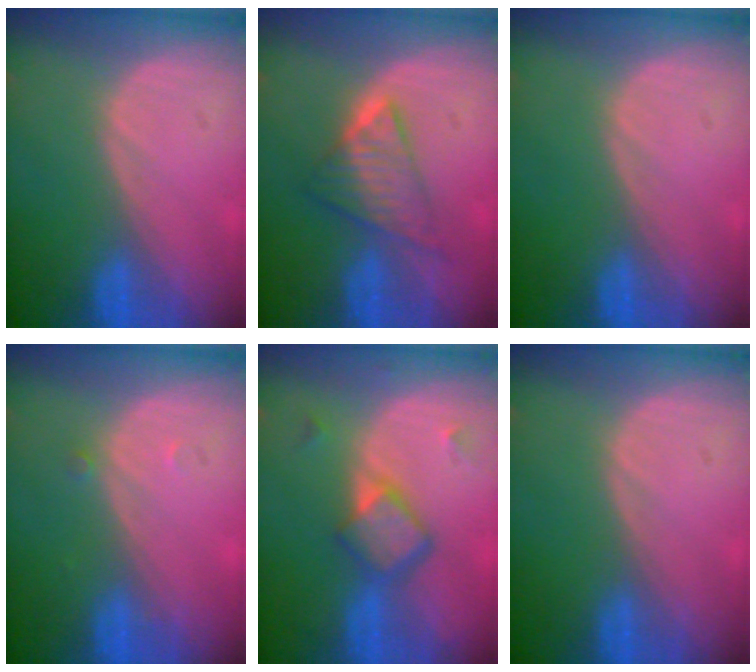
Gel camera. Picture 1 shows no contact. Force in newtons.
{"total": 6.0, "press": 5.9, "slide": 0.6}
{"total": 0.0}
{"total": 0.7, "press": 0.7, "slide": 0.1}
{"total": 5.9, "press": 5.1, "slide": 2.9}
{"total": 0.0}